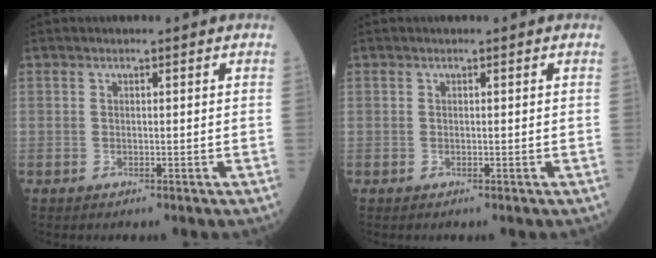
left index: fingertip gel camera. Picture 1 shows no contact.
{"total": 0.0}